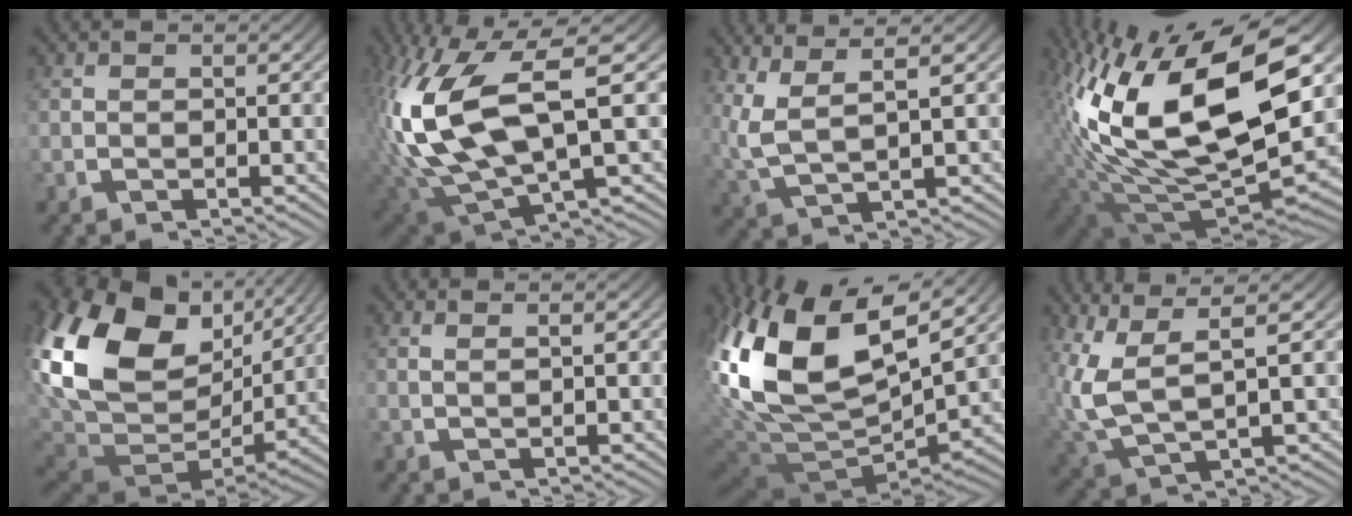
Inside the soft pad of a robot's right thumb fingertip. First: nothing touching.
{"total": 14.9, "force": [-0.8, 8.9, 11.9], "torque": [-0.287, -0.048, 0.012]}
{"total": 7.3, "force": [2.6, 3.7, 5.8], "torque": [-0.126, -0.004, 0.051]}
{"total": 20.4, "force": [0.1, 11.8, 16.6], "torque": [-0.347, -0.059, 0.035]}
{"total": 19.0, "force": [2.2, 13.1, 13.6], "torque": [-0.318, -0.062, 0.058]}
{"total": 1.3, "force": [0.8, -0.2, 0.9], "torque": [-0.016, 0.001, 0.019]}
{"total": 18.3, "force": [1.6, 10.7, 14.8], "torque": [-0.349, -0.059, 0.062]}
{"total": 8.9, "force": [1.7, 5.5, 6.9], "torque": [-0.163, -0.016, 0.041]}